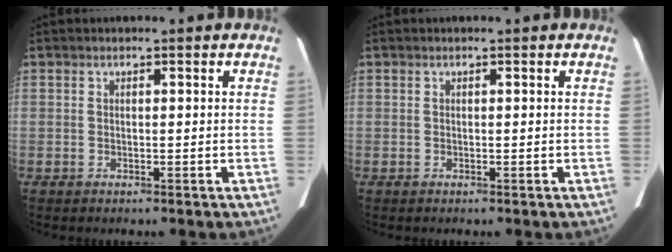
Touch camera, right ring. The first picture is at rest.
{"total": 0.0}